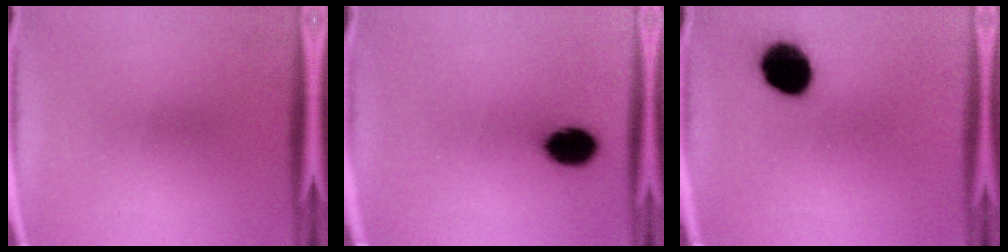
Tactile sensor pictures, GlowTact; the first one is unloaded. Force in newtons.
{"total": 7.9}
{"total": 12.8}